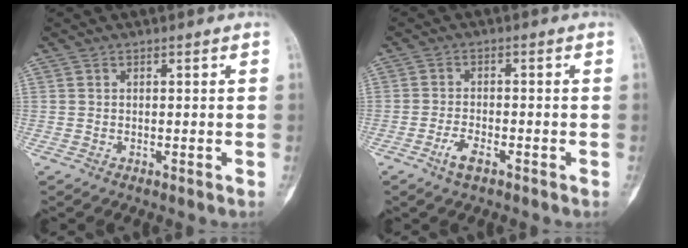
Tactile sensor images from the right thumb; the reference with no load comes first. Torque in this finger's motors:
{"motor_torque": [-0.35, -0.19, 0.02, 0.33, 0.01]}